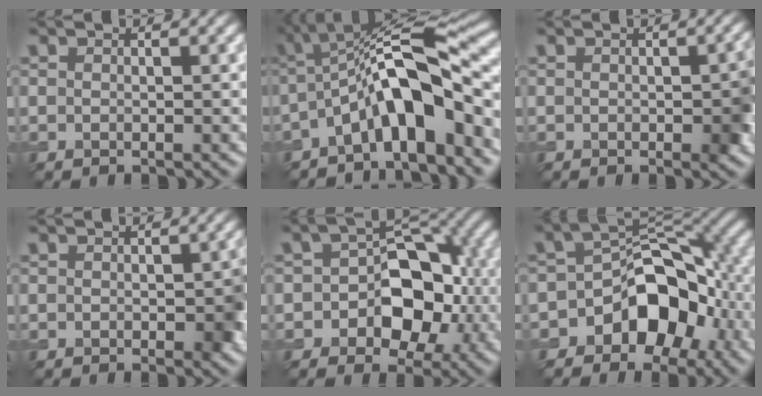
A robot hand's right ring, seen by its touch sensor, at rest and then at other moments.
{"total": 9.7, "force": [-2.9, 2.9, 8.8], "torque": [-0.143, 0.017, -0.058]}
{"total": 2.8, "force": [-0.4, 1.2, 2.5], "torque": [-0.027, -0.002, -0.004]}
{"total": 2.6, "force": [-0.2, 1.3, 2.3], "torque": [-0.025, -0.003, -0.001]}
{"total": 8.1, "force": [-1.6, 5.5, 5.8], "torque": [-0.062, 0.008, -0.029]}
{"total": 9.1, "force": [-3.9, 6.0, 5.7], "torque": [-0.065, 0.009, -0.069]}